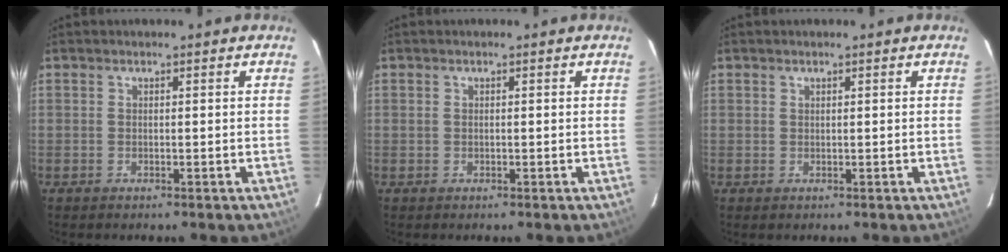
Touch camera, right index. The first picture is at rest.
{"total": 0.0}
{"total": 0.6, "force": [0.3, 0.5, 0.0], "torque": [0.003, 0.002, 0.004]}